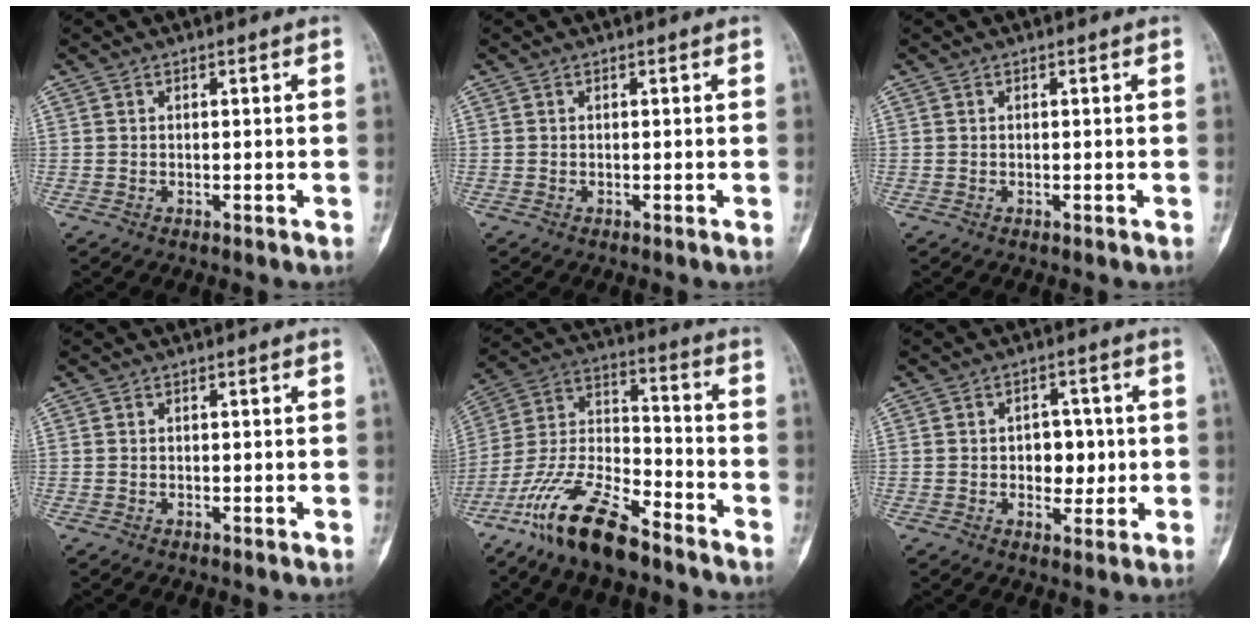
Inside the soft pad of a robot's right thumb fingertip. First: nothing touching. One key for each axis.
{"total": 0.0}
{"total": 0.0}
{"total": 0.0}
{"total": 17.4, "fx": -12.5, "fy": 5.9, "fz": 10.6, "tx": -0.204, "ty": 0.074, "tz": -0.236}
{"total": 6.6, "fx": -0.2, "fy": 4.7, "fz": 4.6, "tx": -0.018, "ty": 0.007, "tz": -0.001}